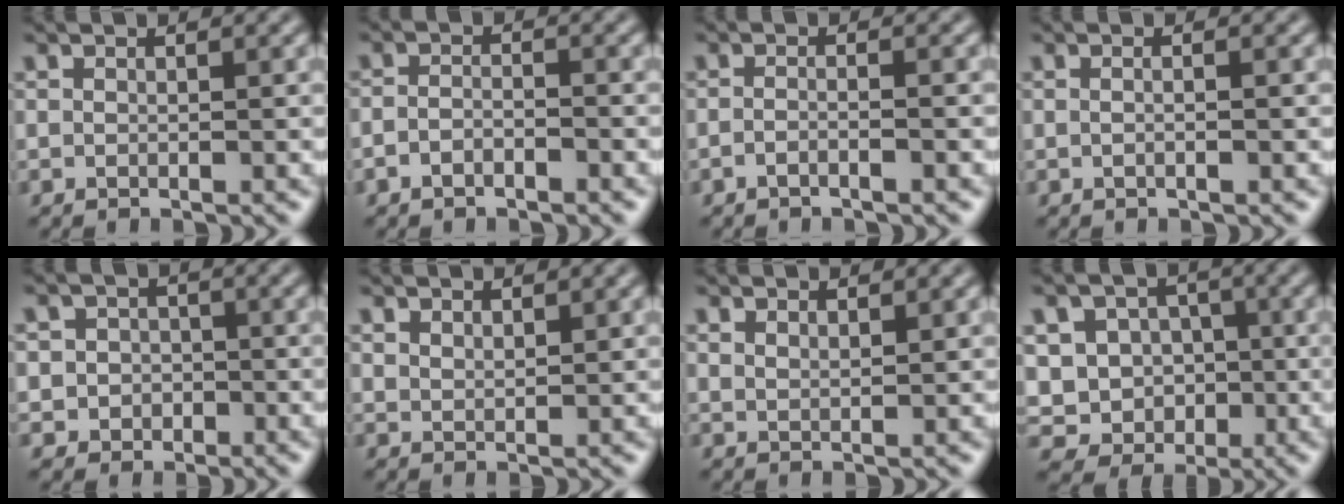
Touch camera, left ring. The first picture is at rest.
{"total": 1.6, "force": [-1.1, 0.7, 1.0], "torque": [-0.023, 0.001, -0.025]}
{"total": 1.5, "force": [-0.8, 0.4, 1.2], "torque": [-0.017, -0.001, -0.022]}
{"total": 1.9, "force": [0.4, 0.9, 1.6], "torque": [0.000, -0.001, -0.015]}
{"total": 2.7, "force": [-0.6, 2.5, 0.5], "torque": [0.014, 0.000, -0.021]}
{"total": 1.6, "force": [1.5, 0.5, 0.4], "torque": [-0.009, 0.002, 0.029]}
{"total": 1.3, "force": [1.2, 0.2, 0.4], "torque": [-0.009, -0.001, 0.021]}
{"total": 7.0, "force": [-0.5, 6.5, 2.6], "torque": [-0.050, 0.020, -0.038]}